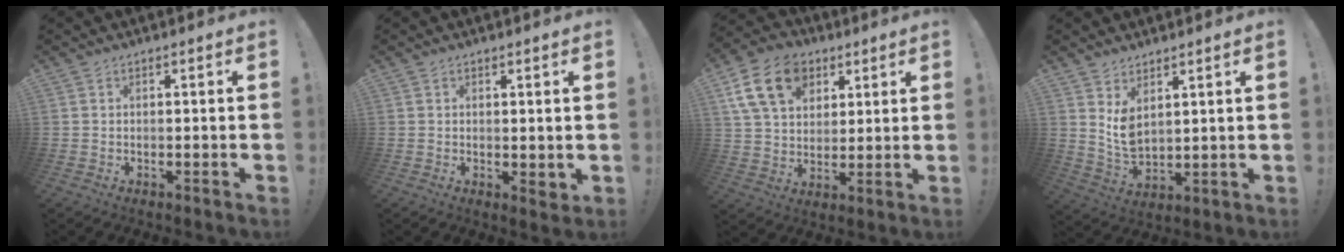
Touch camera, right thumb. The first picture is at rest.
{"total": 2.0, "force": [1.1, 0.9, 1.4], "torque": [-0.008, -0.010, 0.018]}
{"total": 17.3, "force": [7.7, 12.6, 9.1], "torque": [-0.152, -0.029, 0.147]}
{"total": 6.4, "force": [3.9, 3.4, 3.8], "torque": [-0.070, -0.030, 0.075]}